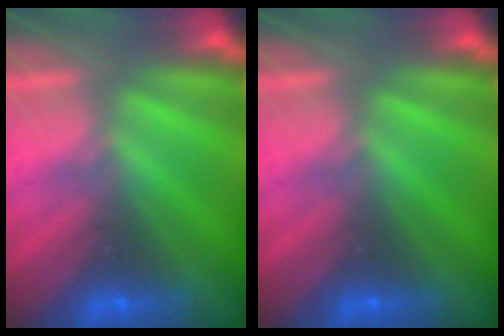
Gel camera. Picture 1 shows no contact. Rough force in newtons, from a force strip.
{"total": 0.0}